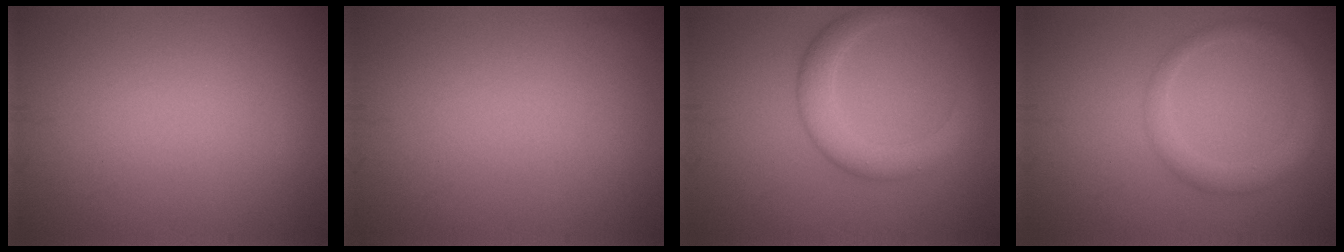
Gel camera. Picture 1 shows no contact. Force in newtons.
{"total": 0.0}
{"total": 4.3, "press": 4.3, "slide": 0.3}
{"total": 3.1, "press": 3.1, "slide": 0.2}